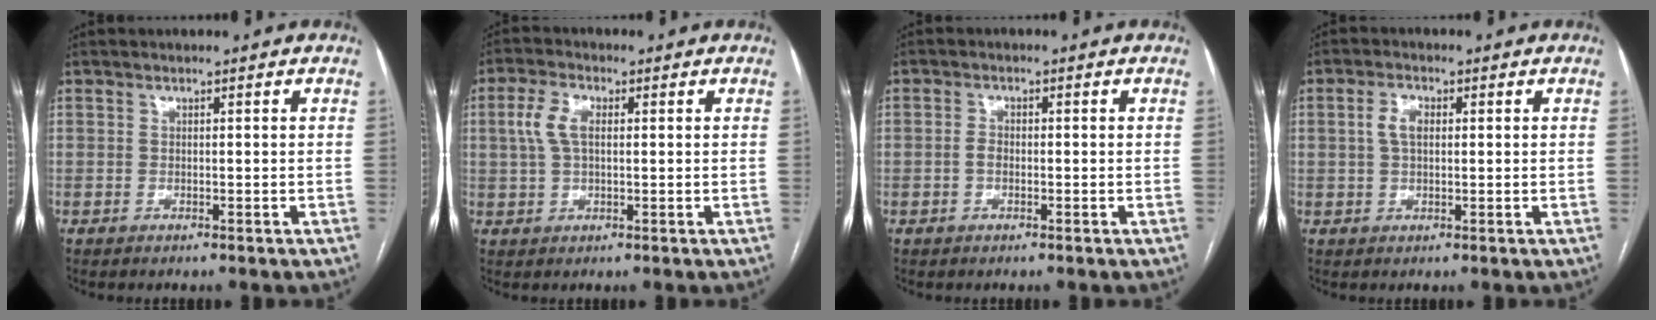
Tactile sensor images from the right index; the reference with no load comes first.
{"total": 4.9, "force": [1.1, 2.4, 4.2], "torque": [-0.105, 0.017, 0.022]}
{"total": 1.5, "force": [-0.3, 0.8, 1.2], "torque": [-0.020, 0.004, -0.006]}
{"total": 3.3, "force": [0.7, 1.8, 2.7], "torque": [-0.060, 0.013, 0.014]}